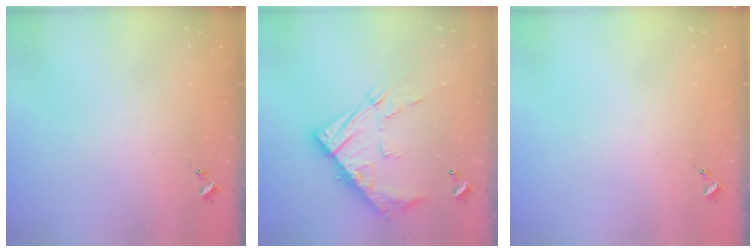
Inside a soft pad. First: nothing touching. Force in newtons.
{"total": 15.0, "press": 15.0, "slide": 1.0}
{"total": 0.0}